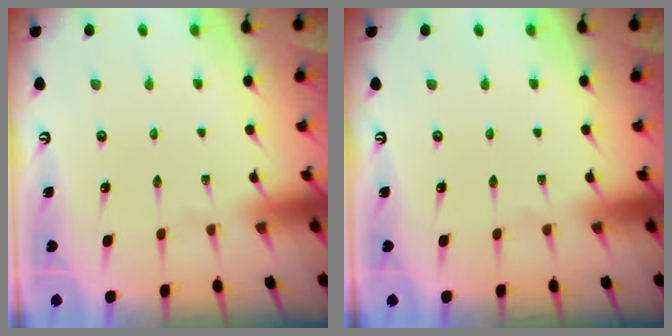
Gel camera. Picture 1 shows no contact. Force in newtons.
{"total": 0.0}